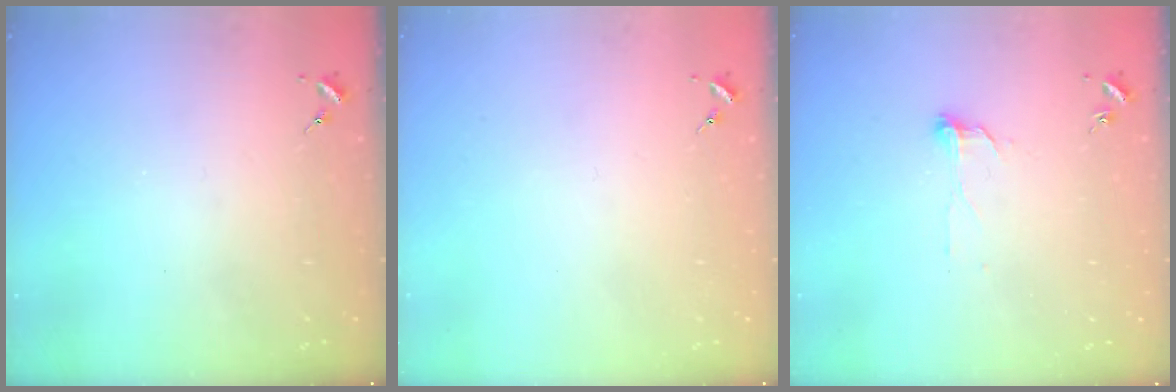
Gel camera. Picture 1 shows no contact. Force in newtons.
{"total": 0.0}
{"total": 6.4, "press": 6.3, "slide": 0.5}